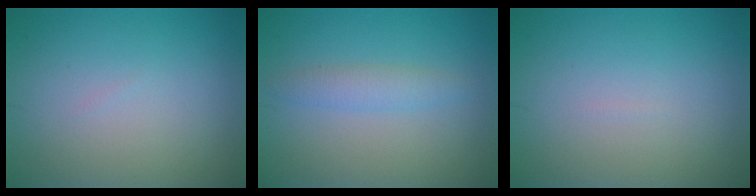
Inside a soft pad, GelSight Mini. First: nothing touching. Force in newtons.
{"total": 1.9, "press": 1.9, "slide": 0.0}
{"total": 0.0}